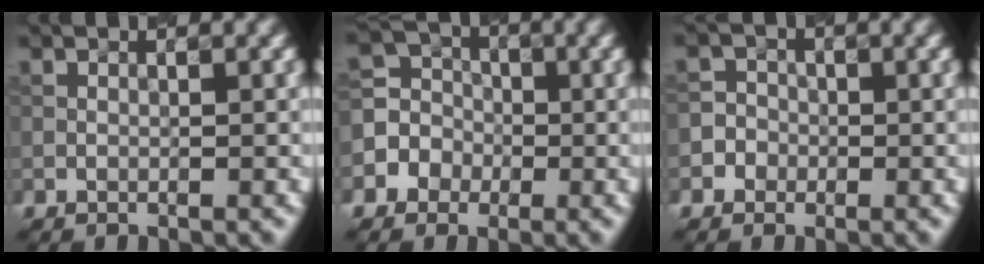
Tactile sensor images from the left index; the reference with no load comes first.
{"total": 3.5, "force": [-1.1, 3.2, 0.7], "torque": [0.004, 0.013, -0.036]}
{"total": 3.0, "force": [-1.3, 2.7, 0.4], "torque": [0.020, 0.012, -0.039]}